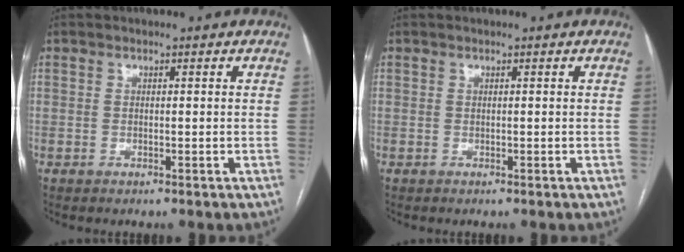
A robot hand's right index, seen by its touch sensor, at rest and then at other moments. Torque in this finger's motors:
{"motor_torque": [0.03, 0.19, 0.00, -0.01]}